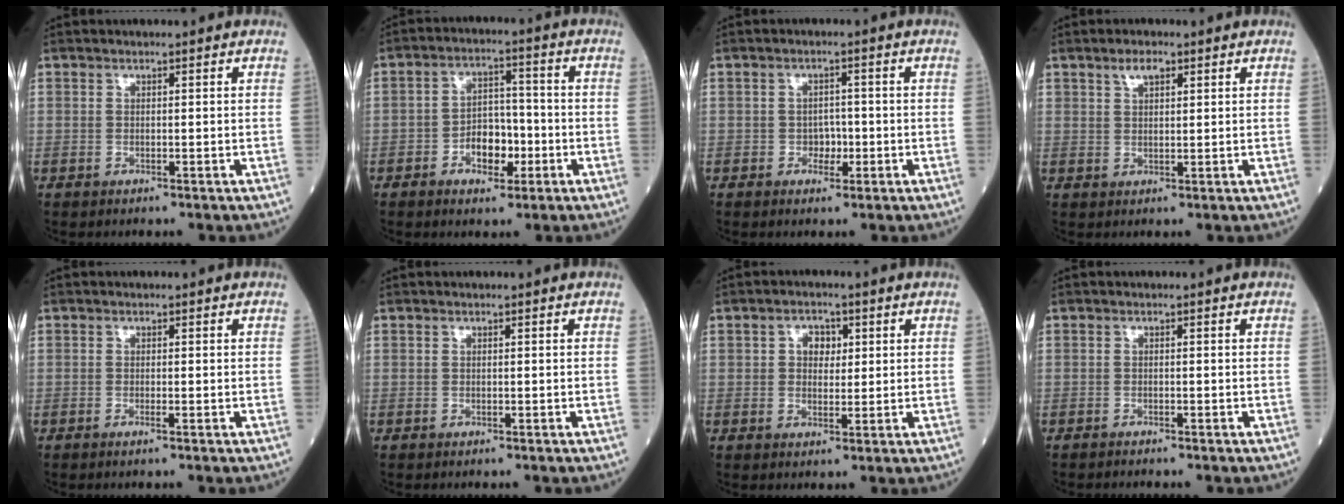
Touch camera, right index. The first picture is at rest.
{"total": 6.5, "force": [-2.4, 3.7, 4.8], "torque": [-0.079, 0.013, -0.039]}
{"total": 2.5, "force": [-0.8, 1.8, 1.6], "torque": [-0.017, 0.006, -0.011]}
{"total": 2.7, "force": [1.7, 1.1, 1.8], "torque": [-0.036, 0.005, 0.033]}
{"total": 0.8, "force": [-0.4, -0.1, 0.6], "torque": [-0.011, 0.000, -0.008]}
{"total": 0.0}
{"total": 3.3, "force": [1.0, 2.3, 2.2], "torque": [-0.032, 0.008, 0.015]}
{"total": 0.9, "force": [-0.8, 0.0, 0.1], "torque": [-0.006, -0.002, -0.011]}